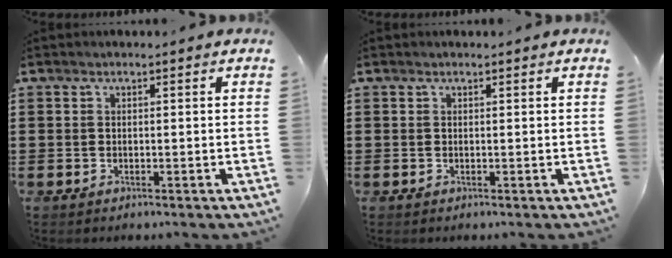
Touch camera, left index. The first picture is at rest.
{"total": 0.0}